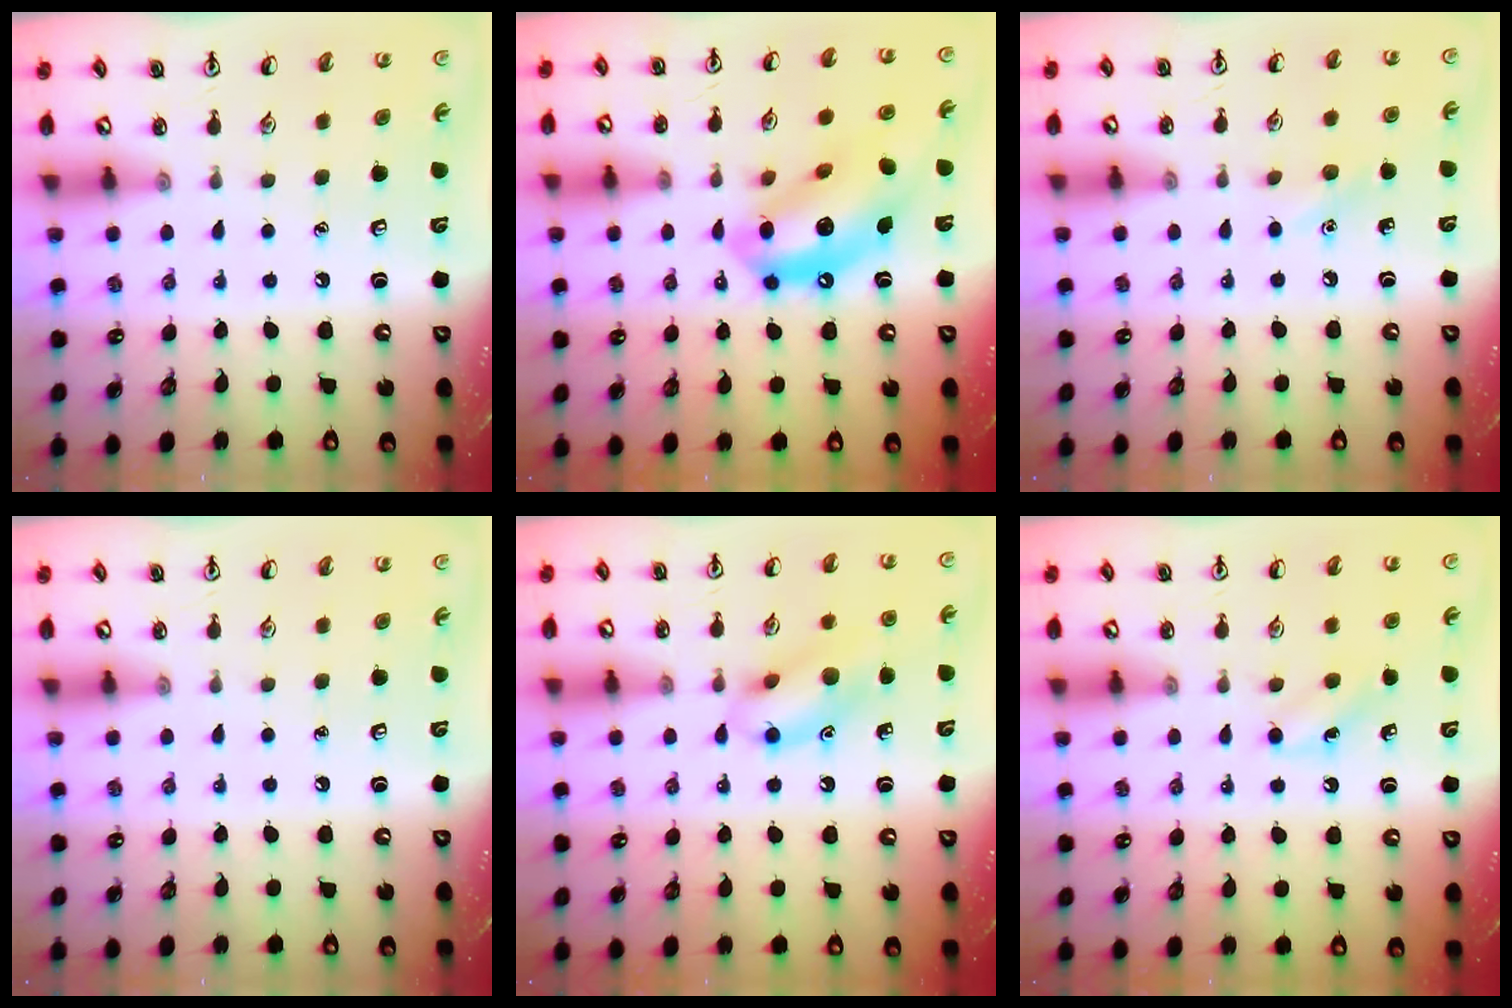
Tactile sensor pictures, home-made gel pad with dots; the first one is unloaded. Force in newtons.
{"total": 14.2, "press": 13.5, "slide": 4.3}
{"total": 5.7, "press": 5.4, "slide": 1.9}
{"total": 0.0}
{"total": 12.4, "press": 12.4, "slide": 0.8}
{"total": 5.1, "press": 4.9, "slide": 1.3}